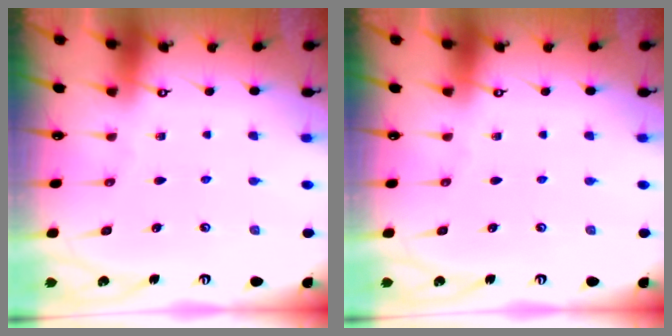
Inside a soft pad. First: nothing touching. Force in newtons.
{"total": 0.0}